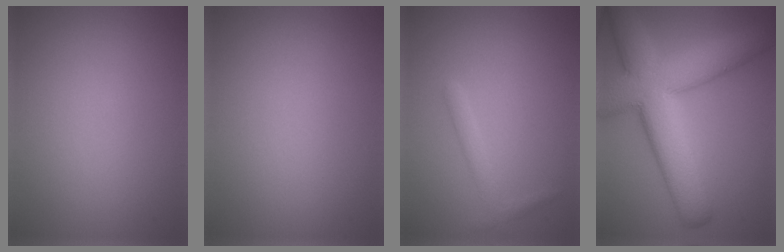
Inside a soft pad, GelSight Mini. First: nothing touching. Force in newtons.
{"total": 0.0}
{"total": 1.5, "press": 1.5, "slide": 0.1}
{"total": 11.1, "press": 11.1, "slide": 0.9}